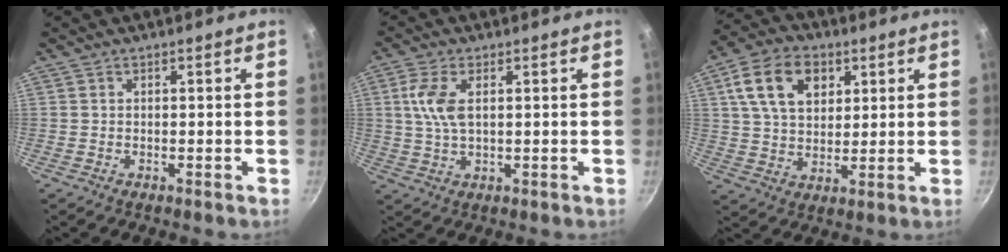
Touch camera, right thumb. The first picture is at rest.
{"total": 6.6, "force": [1.5, 3.2, 5.5], "torque": [-0.117, 0.005, 0.030]}
{"total": 13.2, "force": [4.8, 8.9, 8.5], "torque": [-0.131, -0.002, 0.080]}